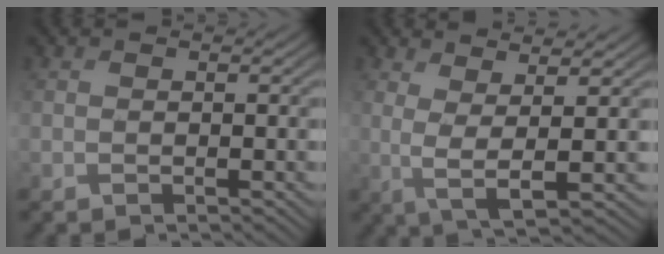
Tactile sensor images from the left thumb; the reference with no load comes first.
{"total": 4.6, "force": [1.8, 0.8, 4.1], "torque": [-0.095, 0.000, 0.038]}